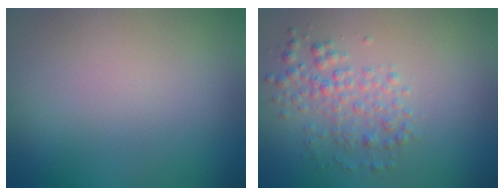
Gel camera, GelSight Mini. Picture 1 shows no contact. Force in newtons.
{"total": 2.9, "press": 2.9, "slide": 0.1}